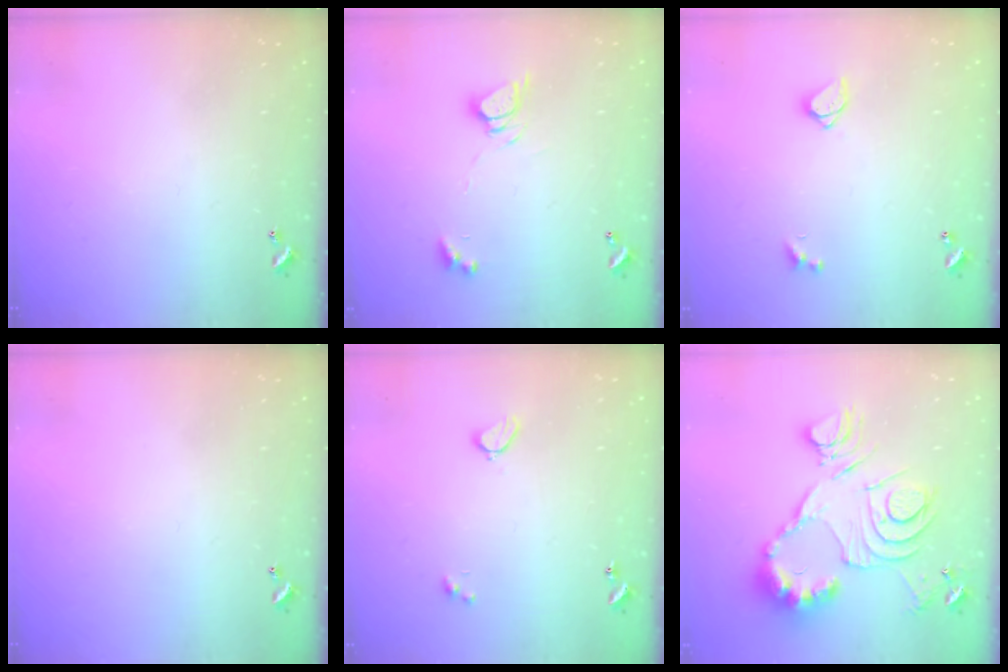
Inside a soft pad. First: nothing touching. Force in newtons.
{"total": 5.0, "press": 5.0, "slide": 0.3}
{"total": 1.6, "press": 1.5, "slide": 0.3}
{"total": 0.0}
{"total": 2.0, "press": 1.9, "slide": 0.6}
{"total": 17.7, "press": 17.6, "slide": 1.4}